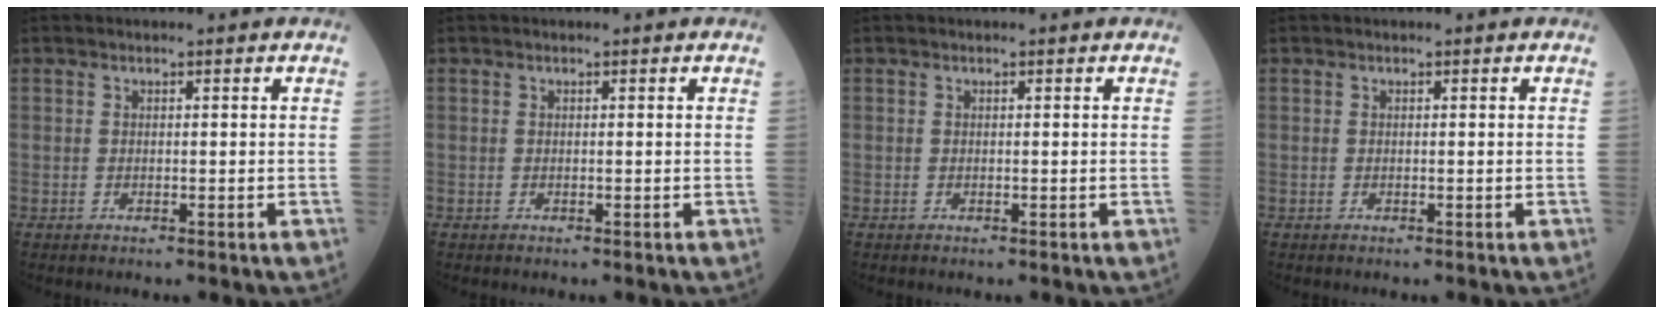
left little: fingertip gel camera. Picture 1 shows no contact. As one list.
[{"total": 0.0}, {"total": 0.0}, {"total": 0.0}]